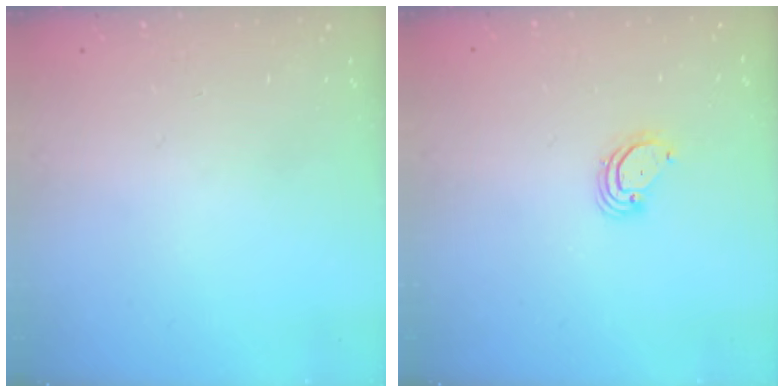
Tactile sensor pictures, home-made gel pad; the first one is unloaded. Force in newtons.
{"total": 3.7, "press": 3.7, "slide": 0.3}